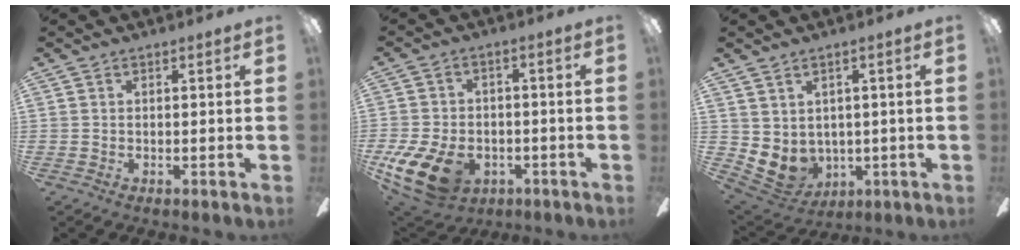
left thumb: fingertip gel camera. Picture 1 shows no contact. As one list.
[{"total": 14.5, "force": [-6.4, 9.0, 9.4], "torque": [-0.200, 0.037, -0.107]}, {"total": 5.2, "force": [0.7, 4.8, 1.9], "torque": [-0.067, -0.017, 0.013]}]